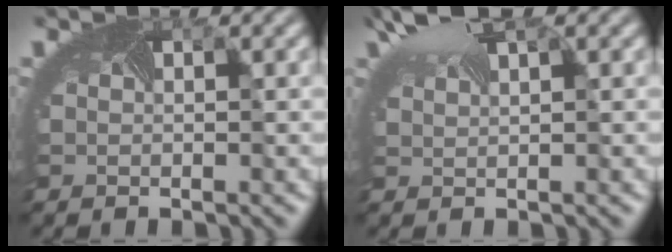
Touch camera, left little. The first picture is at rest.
{"total": 2.3, "force": [1.9, 0.3, 1.3], "torque": [-0.043, 0.002, 0.047]}